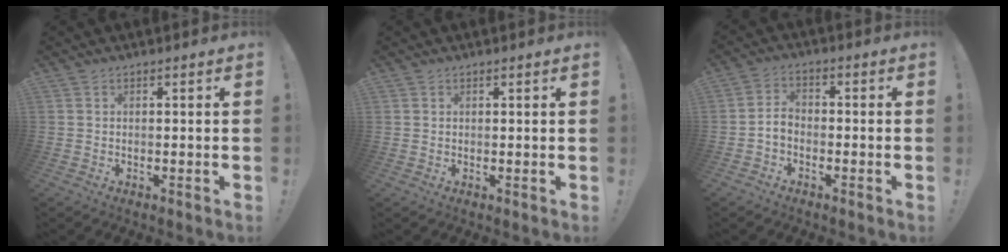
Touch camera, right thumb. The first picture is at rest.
{"total": 1.1, "force": [0.8, 0.8, 0.1], "torque": [0.002, -0.004, 0.014]}
{"total": 4.0, "force": [-1.7, 2.6, 2.6], "torque": [-0.056, 0.009, -0.030]}